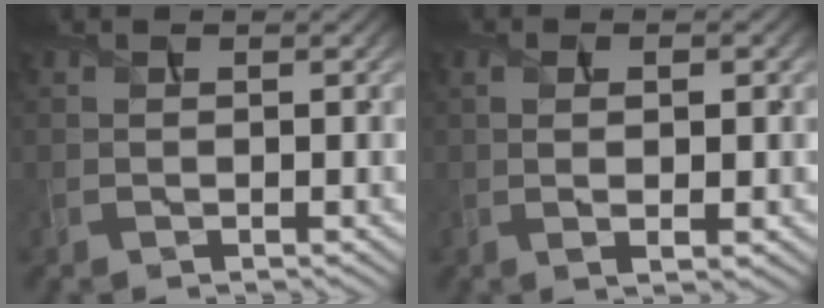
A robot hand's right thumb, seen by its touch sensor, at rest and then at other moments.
{"total": 3.6, "force": [0.0, 0.9, 3.5], "torque": [-0.062, -0.001, 0.002]}